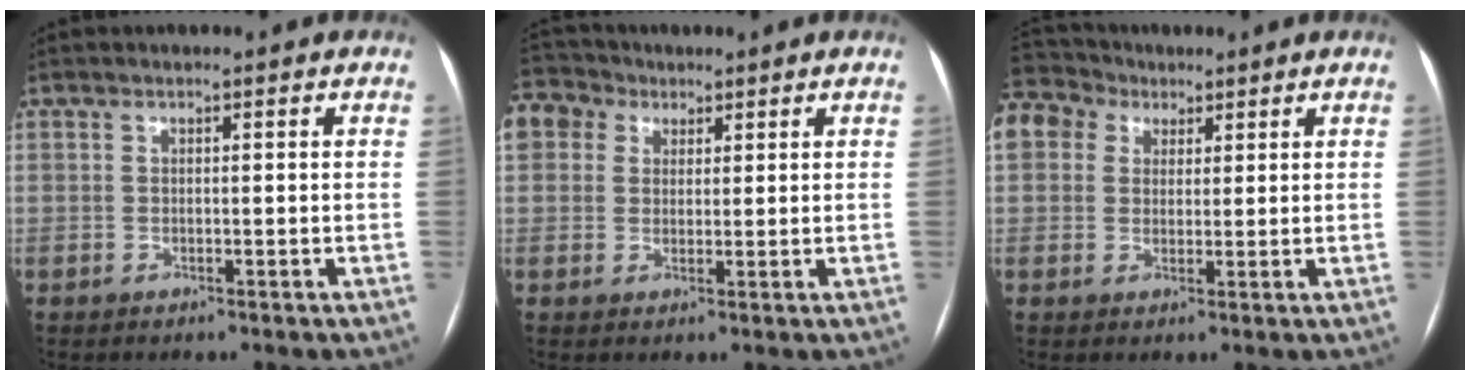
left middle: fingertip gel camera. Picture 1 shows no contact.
{"total": 9.8, "force": [5.1, 7.6, 3.6], "torque": [-0.099, 0.048, 0.096]}
{"total": 14.7, "force": [7.7, 11.0, 5.9], "torque": [-0.184, 0.076, 0.149]}